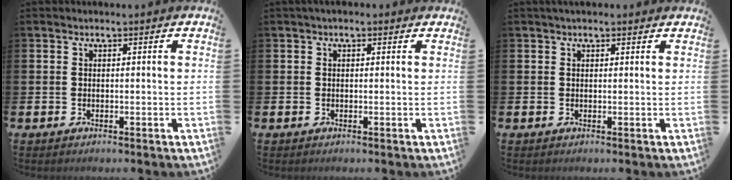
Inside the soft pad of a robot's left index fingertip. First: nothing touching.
{"total": 0.6, "force": [0.3, 0.4, 0.3], "torque": [-0.004, 0.006, 0.004]}
{"total": 1.2, "force": [1.0, 0.4, 0.4], "torque": [0.002, 0.001, 0.016]}